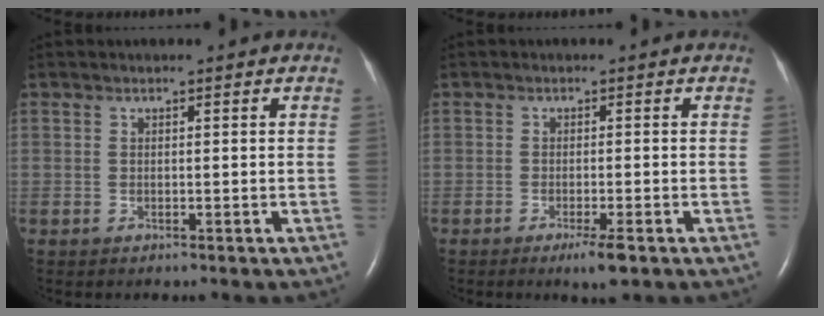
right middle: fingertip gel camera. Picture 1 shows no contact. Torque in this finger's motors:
{"motor_torque": [0.60, -0.44, 0.14, 0.05]}